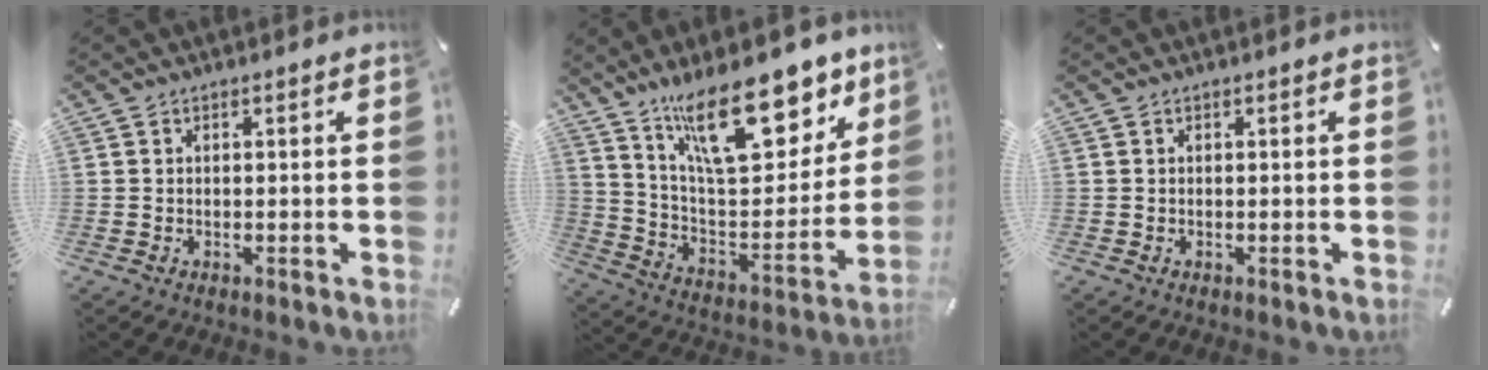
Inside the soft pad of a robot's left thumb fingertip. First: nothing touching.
{"total": 24.8, "force": [15.5, 11.0, 15.9], "torque": [-0.237, -0.096, 0.269]}
{"total": 0.0}